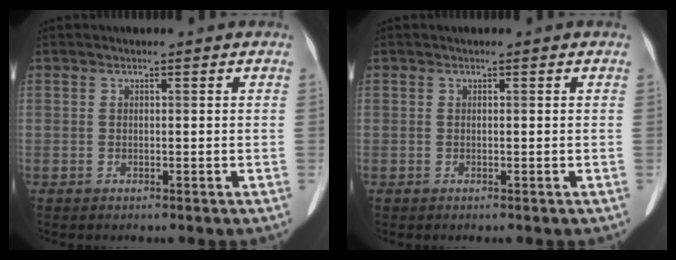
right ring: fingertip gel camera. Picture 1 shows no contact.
{"total": 0.0}